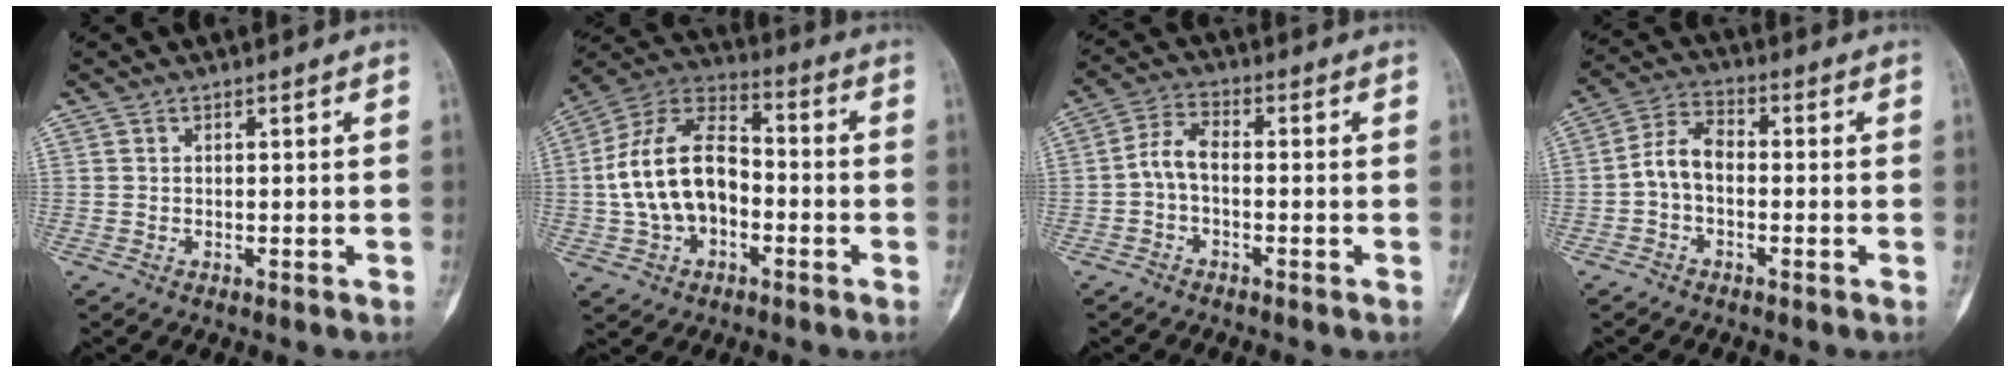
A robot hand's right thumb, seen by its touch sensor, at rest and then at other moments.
{"total": 15.8, "force": [-2.0, 10.1, 11.9], "torque": [-0.211, 0.043, -0.039]}
{"total": 4.8, "force": [-1.2, 2.5, 4.0], "torque": [-0.078, 0.021, -0.033]}
{"total": 6.1, "force": [-1.2, 3.8, 4.6], "torque": [-0.085, 0.026, -0.036]}